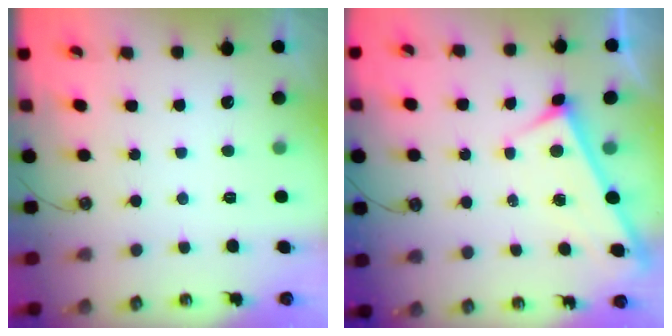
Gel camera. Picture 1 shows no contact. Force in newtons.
{"total": 3.1, "press": 3.1, "slide": 0.2}